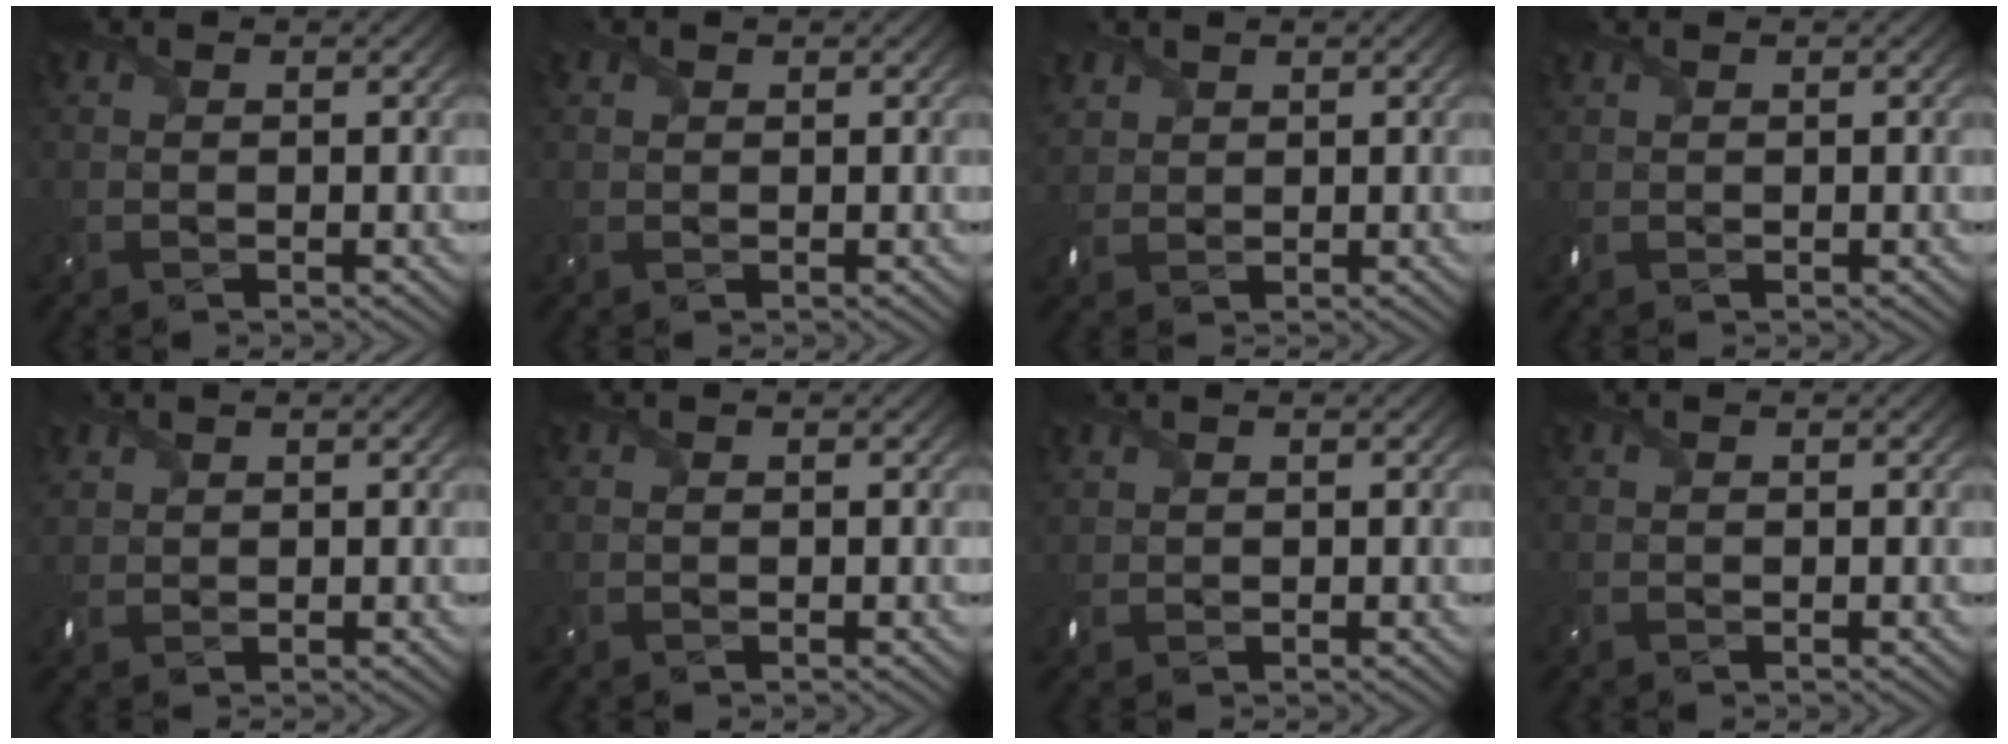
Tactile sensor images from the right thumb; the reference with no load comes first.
{"total": 0.9, "force": [0.6, 0.5, 0.2], "torque": [-0.007, 0.002, 0.014]}
{"total": 2.9, "force": [1.6, 2.3, 0.6], "torque": [-0.029, 0.002, 0.036]}
{"total": 0.8, "force": [0.7, 0.3, 0.3], "torque": [-0.015, 0.005, 0.018]}
{"total": 1.9, "force": [1.3, 1.3, 0.3], "torque": [-0.013, 0.003, 0.029]}
{"total": 0.0}
{"total": 1.2, "force": [1.0, 0.6, 0.3], "torque": [-0.016, 0.006, 0.025]}
{"total": 0.0}